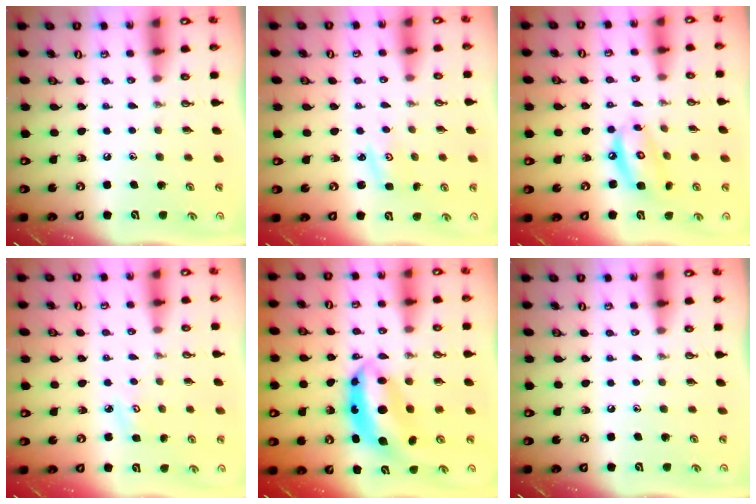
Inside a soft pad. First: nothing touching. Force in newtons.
{"total": 2.5, "press": 2.5, "slide": 0.4}
{"total": 9.5, "press": 9.5, "slide": 0.7}
{"total": 3.6, "press": 3.6, "slide": 0.3}
{"total": 9.6, "press": 9.5, "slide": 0.8}
{"total": 0.0}